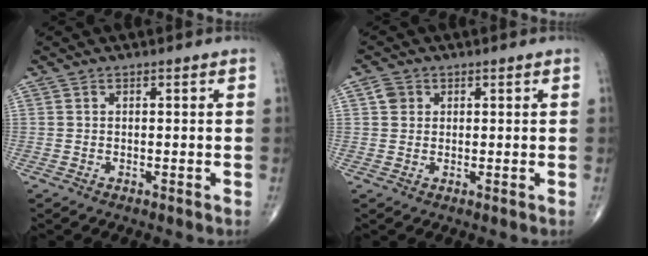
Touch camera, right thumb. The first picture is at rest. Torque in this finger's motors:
{"motor_torque": [-0.07, -0.07, 0.00, 0.24, 0.04]}